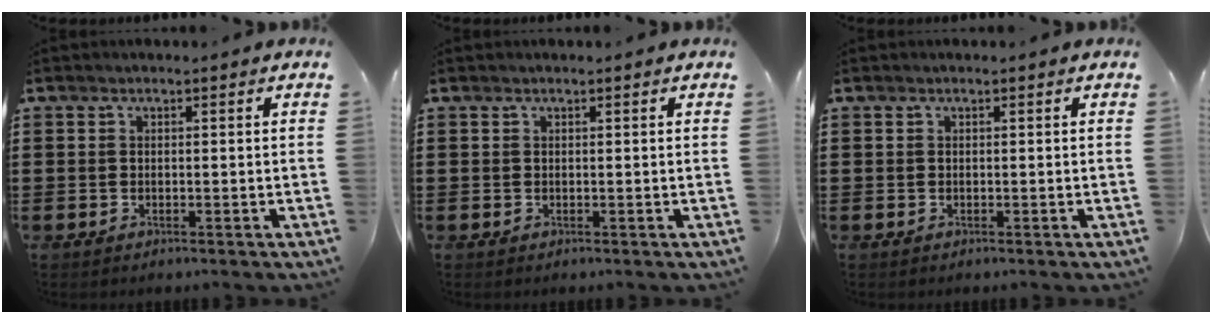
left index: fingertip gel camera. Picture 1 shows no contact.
{"total": 0.0}
{"total": 0.0}